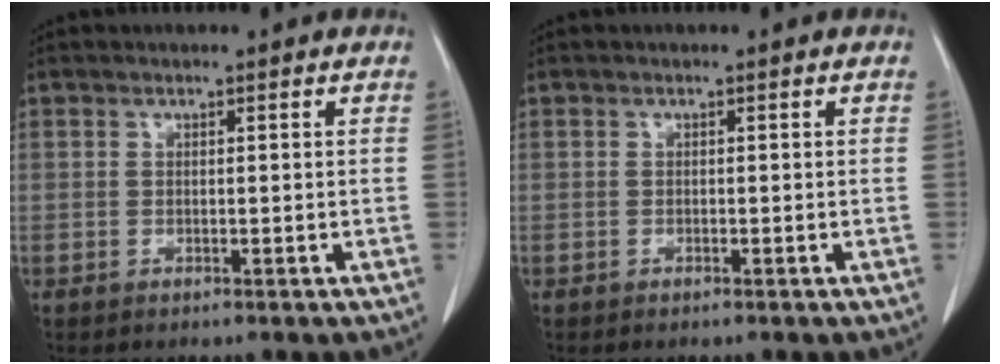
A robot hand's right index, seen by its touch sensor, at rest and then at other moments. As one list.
[{"total": 0.0}]